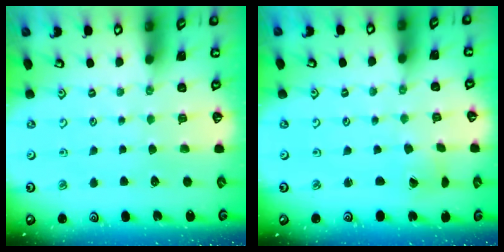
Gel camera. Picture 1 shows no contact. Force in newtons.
{"total": 1.4, "press": 1.4, "slide": 0.3}